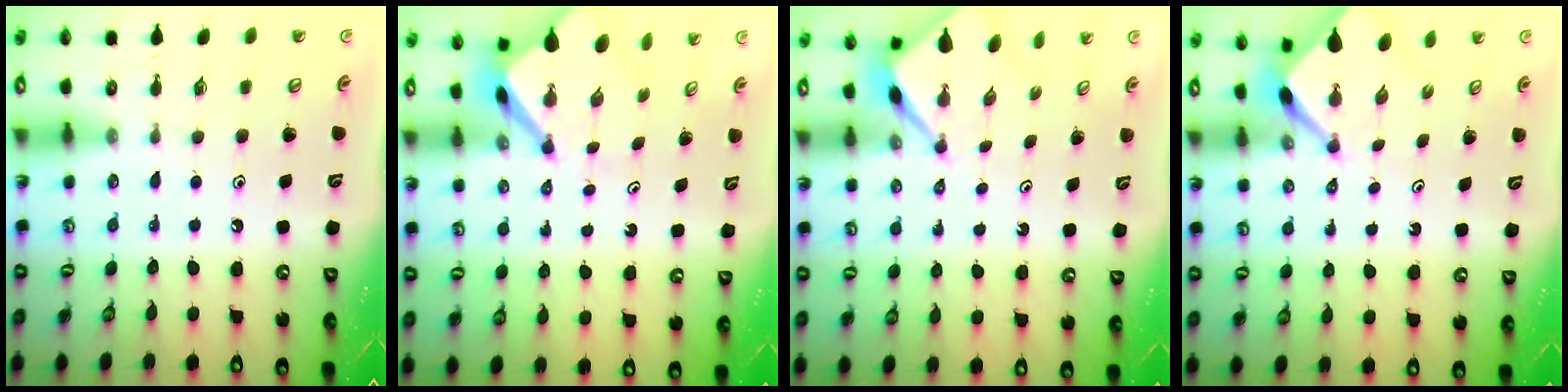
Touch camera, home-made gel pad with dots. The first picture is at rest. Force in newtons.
{"total": 4.1, "press": 4.1, "slide": 0.4}
{"total": 2.5, "press": 2.5, "slide": 0.1}
{"total": 2.6, "press": 2.6, "slide": 0.4}